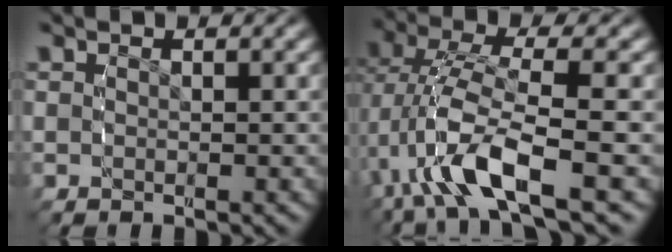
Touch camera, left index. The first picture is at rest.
{"total": 6.3, "force": [-1.2, 2.3, 5.7], "torque": [-0.129, -0.009, -0.015]}